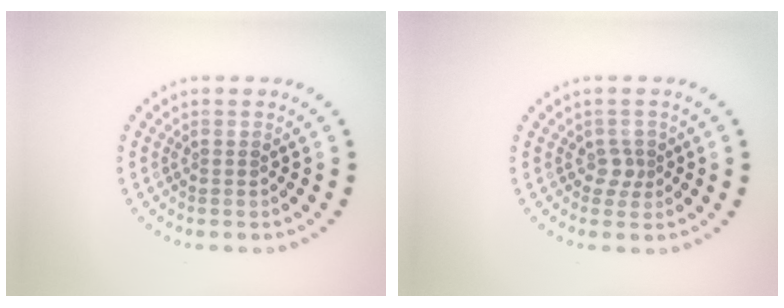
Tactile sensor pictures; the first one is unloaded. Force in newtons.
{"total": 1.4, "press": 1.1, "slide": 0.8}